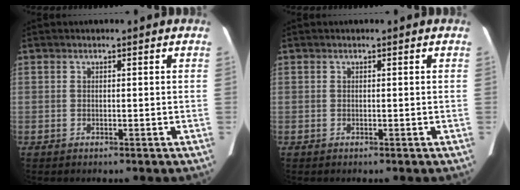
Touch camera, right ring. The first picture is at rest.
{"total": 0.0}